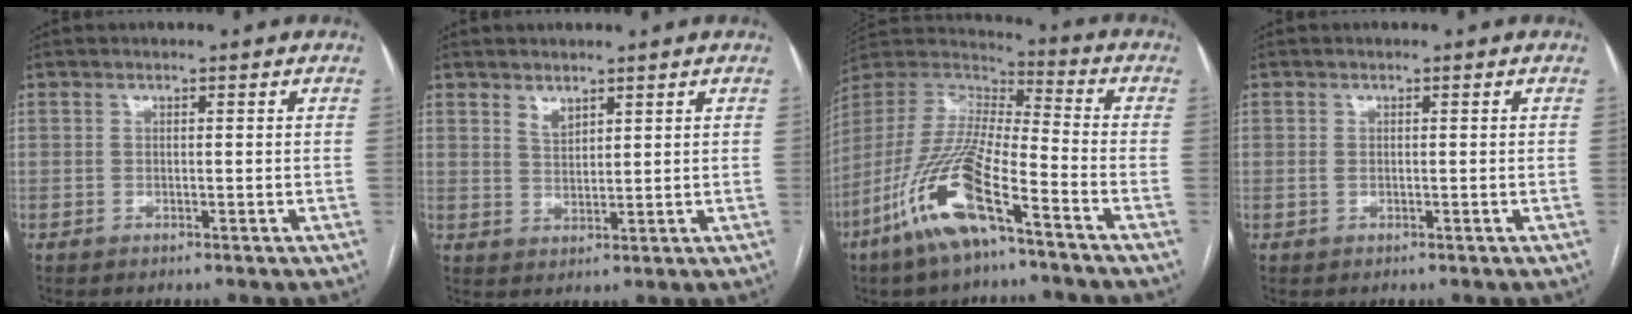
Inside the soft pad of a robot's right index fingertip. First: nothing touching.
{"total": 2.5, "force": [1.9, 1.1, 1.1], "torque": [-0.021, -0.004, 0.043]}
{"total": 16.9, "force": [-9.1, 3.0, 13.9], "torque": [-0.307, -0.032, -0.175]}
{"total": 0.8, "force": [0.0, 0.5, 0.6], "torque": [-0.012, 0.002, 0.002]}